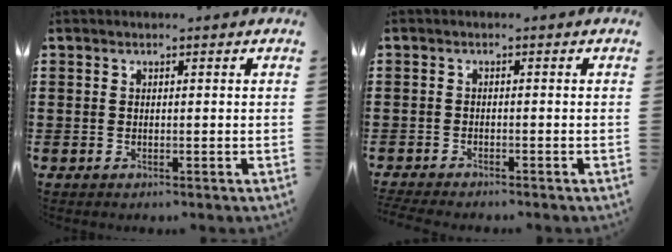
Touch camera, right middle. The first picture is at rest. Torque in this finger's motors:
{"motor_torque": [1.18, -0.31, 0.17, 0.10]}